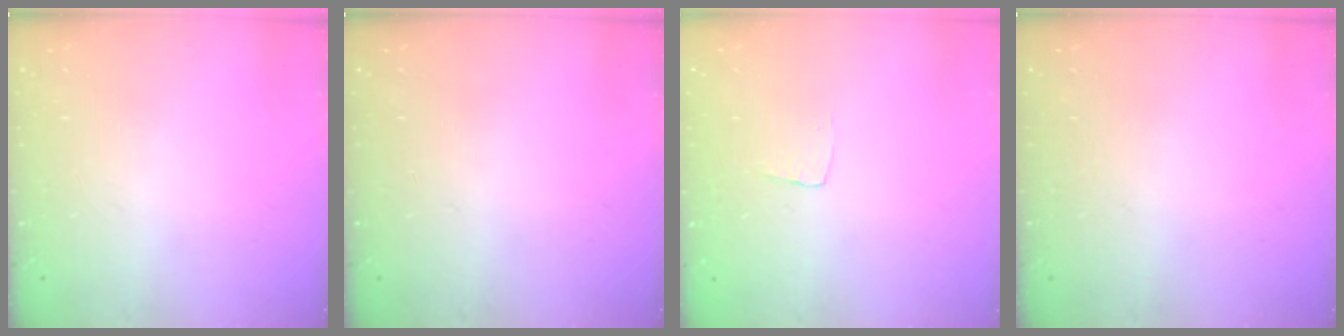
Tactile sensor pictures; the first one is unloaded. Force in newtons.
{"total": 0.0}
{"total": 3.3, "press": 3.3, "slide": 0.2}
{"total": 0.0}